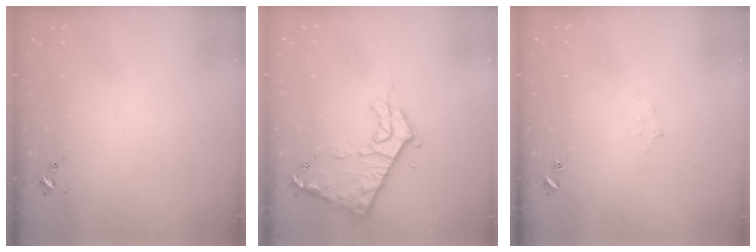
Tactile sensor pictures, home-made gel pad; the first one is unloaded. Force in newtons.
{"total": 12.0, "press": 12.0, "slide": 1.2}
{"total": 5.3, "press": 5.1, "slide": 1.0}